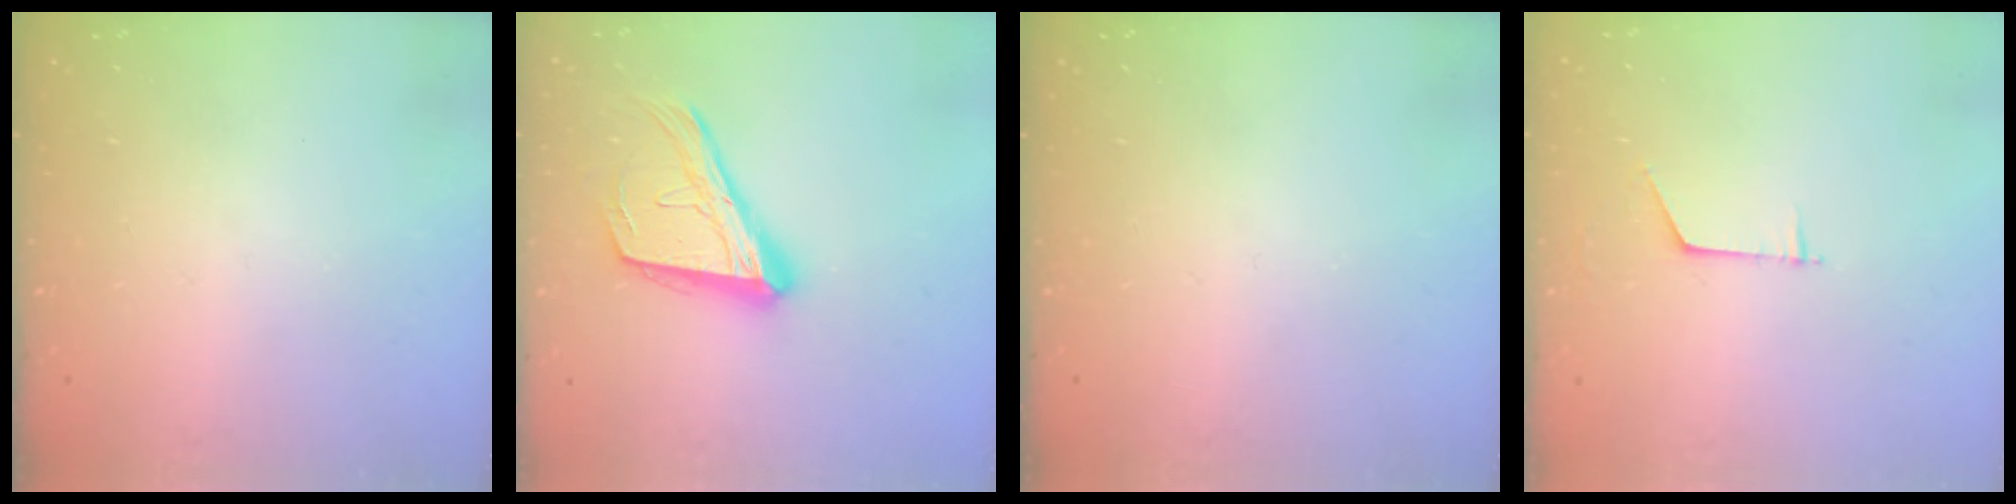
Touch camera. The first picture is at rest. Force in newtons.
{"total": 17.8, "press": 17.7, "slide": 1.9}
{"total": 0.0}
{"total": 4.5, "press": 4.5, "slide": 0.4}